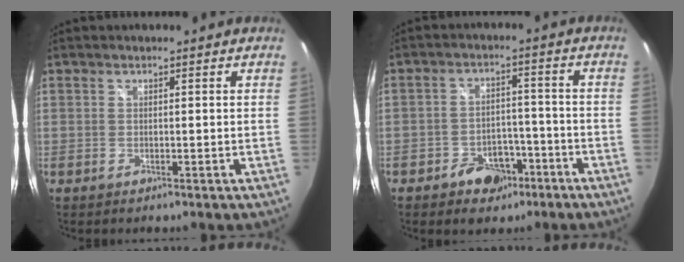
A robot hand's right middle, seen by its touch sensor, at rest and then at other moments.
{"total": 7.2, "force": [-4.7, 4.8, 2.6], "torque": [-0.063, 0.016, -0.060]}